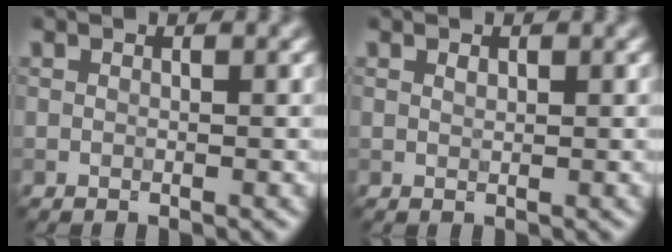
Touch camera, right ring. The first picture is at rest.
{"total": 0.7, "force": [-0.3, -0.3, -0.5], "torque": [0.000, 0.007, 0.011]}